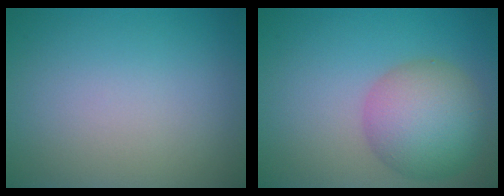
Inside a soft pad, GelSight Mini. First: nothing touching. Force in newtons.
{"total": 6.9, "press": 6.9, "slide": 0.3}